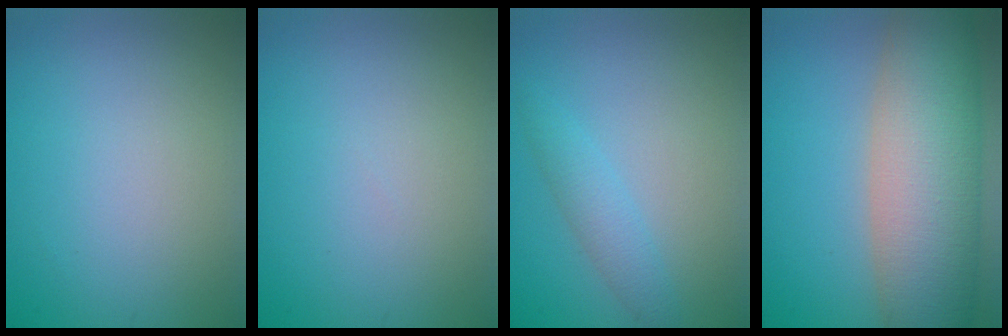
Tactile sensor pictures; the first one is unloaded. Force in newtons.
{"total": 0.0}
{"total": 2.2, "press": 2.2, "slide": 0.1}
{"total": 12.0, "press": 11.9, "slide": 0.9}